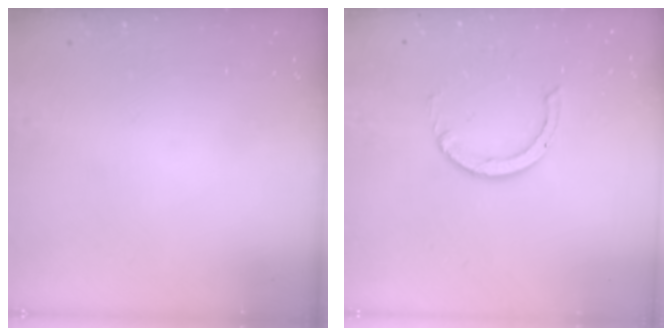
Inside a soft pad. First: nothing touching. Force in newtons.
{"total": 2.8, "press": 2.8, "slide": 0.2}